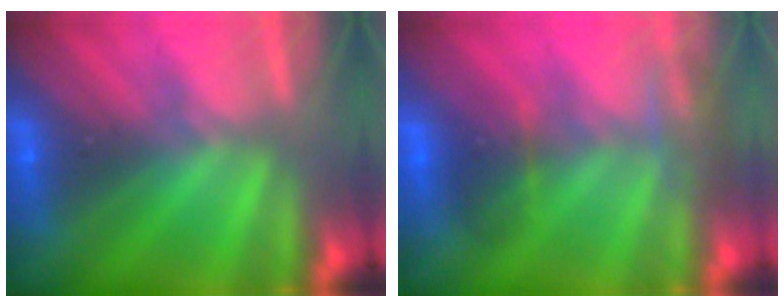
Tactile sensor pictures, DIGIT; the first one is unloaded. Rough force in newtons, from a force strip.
{"total": 3.1}